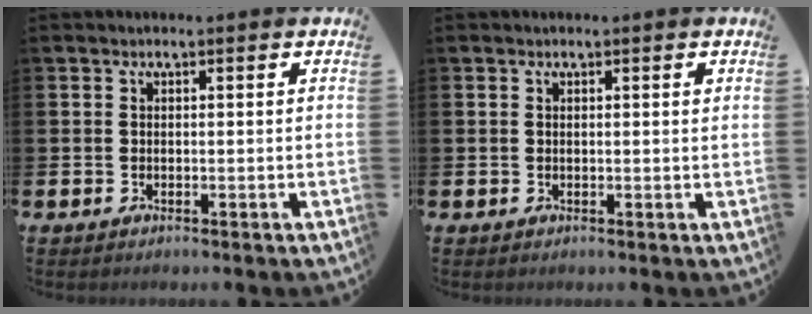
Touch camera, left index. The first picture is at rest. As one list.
[{"total": 0.5, "force": [0.2, 0.0, 0.5], "torque": [-0.008, 0.000, 0.004]}]